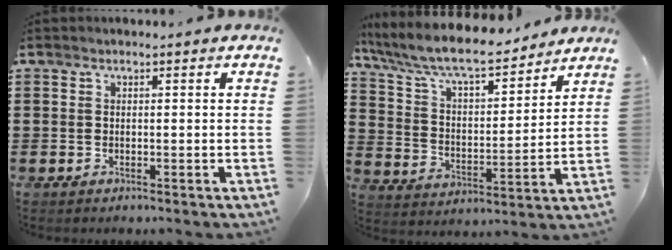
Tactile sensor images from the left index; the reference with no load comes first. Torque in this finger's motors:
{"motor_torque": [2.14, 0.00, 0.43, 0.21]}